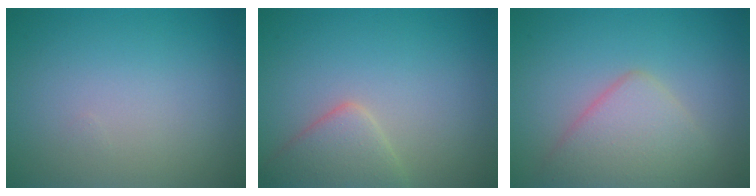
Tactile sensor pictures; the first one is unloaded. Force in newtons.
{"total": 3.3, "press": 3.3, "slide": 0.1}
{"total": 4.0, "press": 4.0, "slide": 0.4}